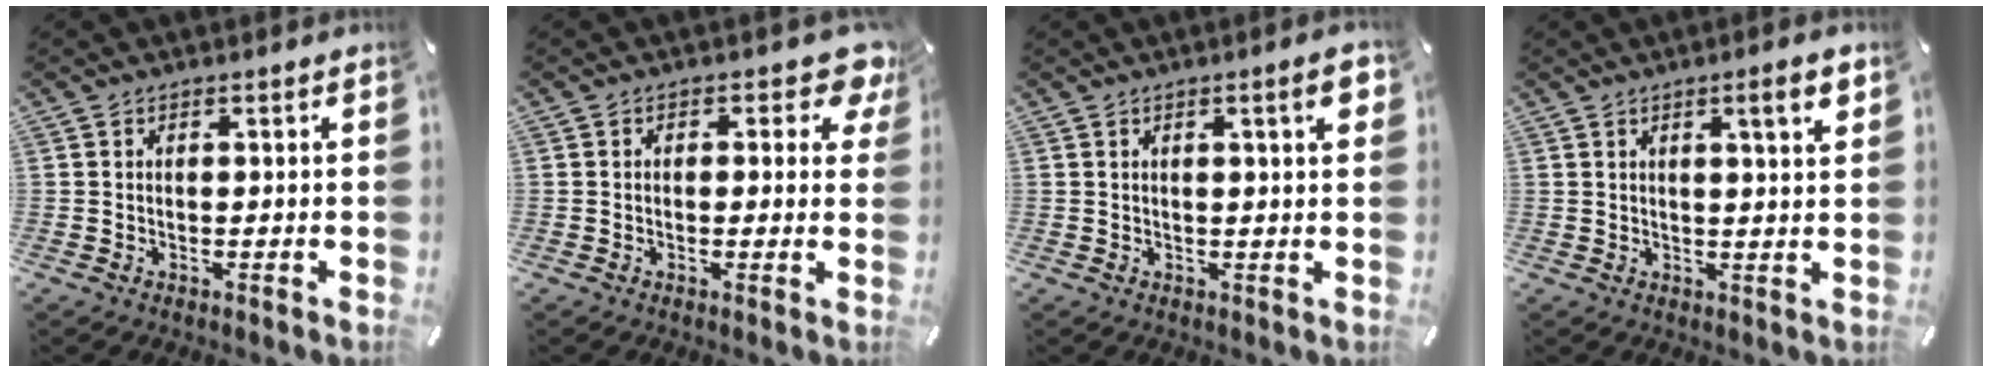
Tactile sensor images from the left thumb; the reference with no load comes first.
{"total": 5.8, "force": [2.4, 3.2, 4.1], "torque": [-0.038, -0.014, 0.034]}
{"total": 4.8, "force": [1.7, 0.9, 4.5], "torque": [-0.070, -0.002, 0.023]}
{"total": 5.8, "force": [2.6, 0.5, 5.2], "torque": [-0.080, -0.007, 0.036]}